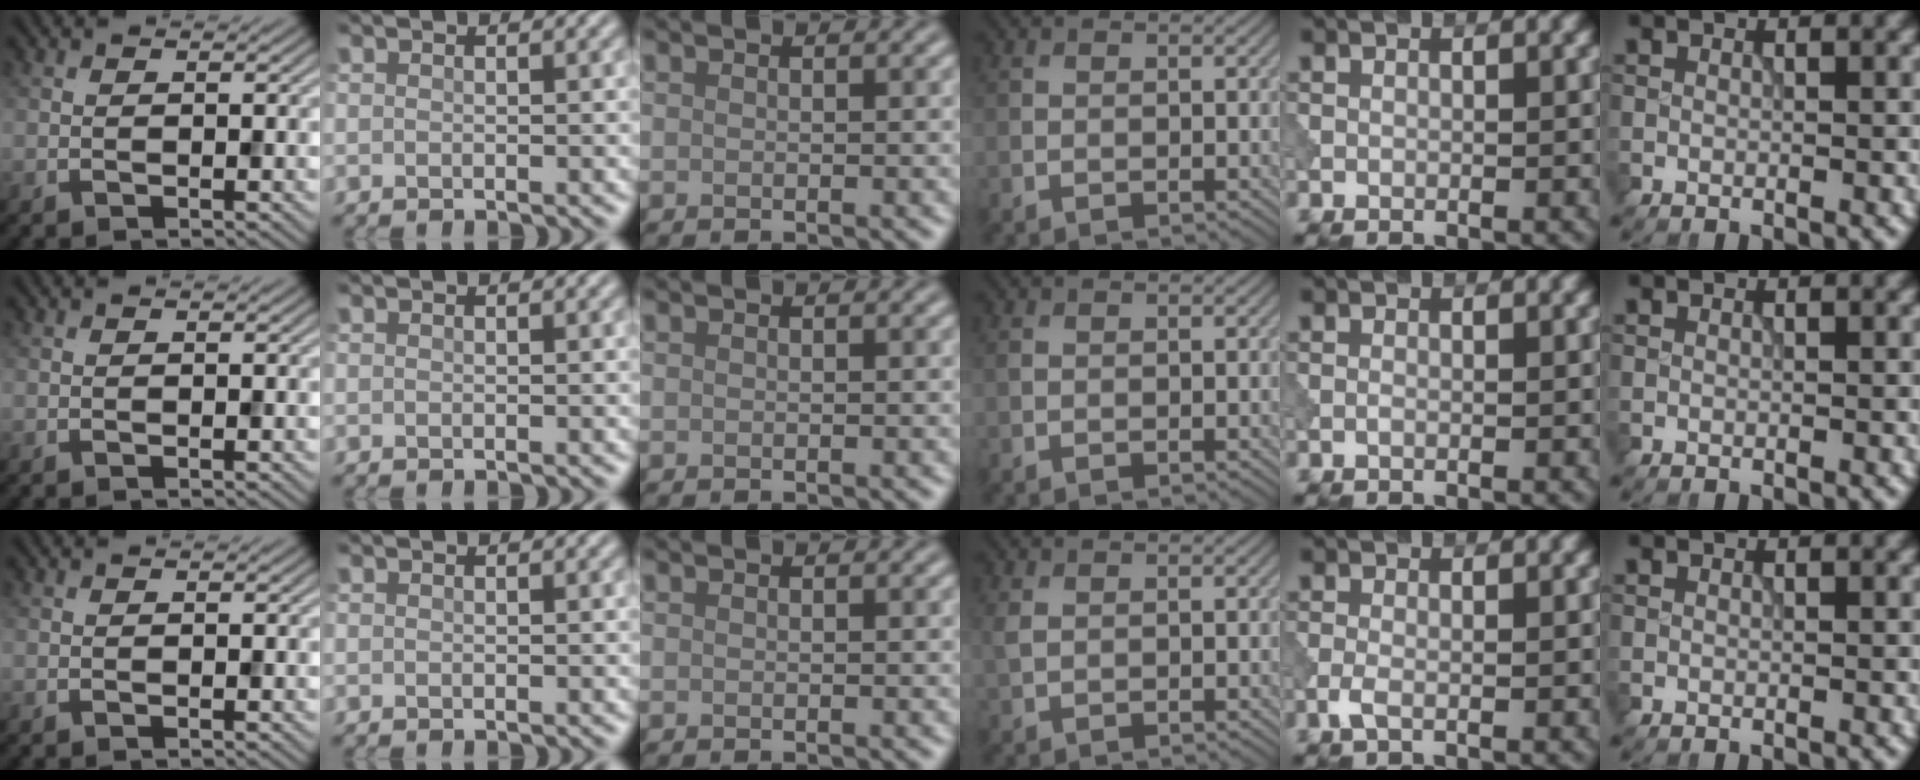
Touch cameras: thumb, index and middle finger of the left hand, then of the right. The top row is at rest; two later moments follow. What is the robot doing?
{"motion": "dispense", "object": "pipette"}